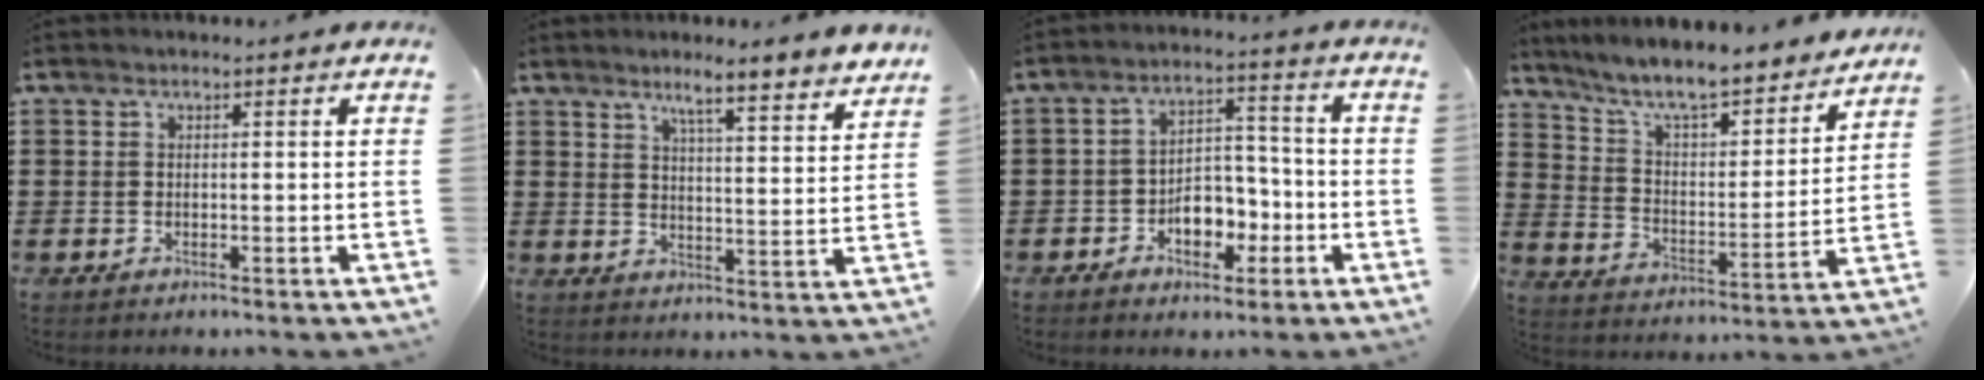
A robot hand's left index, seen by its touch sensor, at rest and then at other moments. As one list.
[{"total": 4.9, "force": [4.4, -0.7, 2.1], "torque": [-0.052, -0.032, 0.068]}, {"total": 5.9, "force": [-2.7, 4.0, 3.5], "torque": [-0.055, 0.011, -0.051]}, {"total": 7.9, "force": [7.1, 0.7, 3.4], "torque": [-0.096, -0.050, 0.118]}]